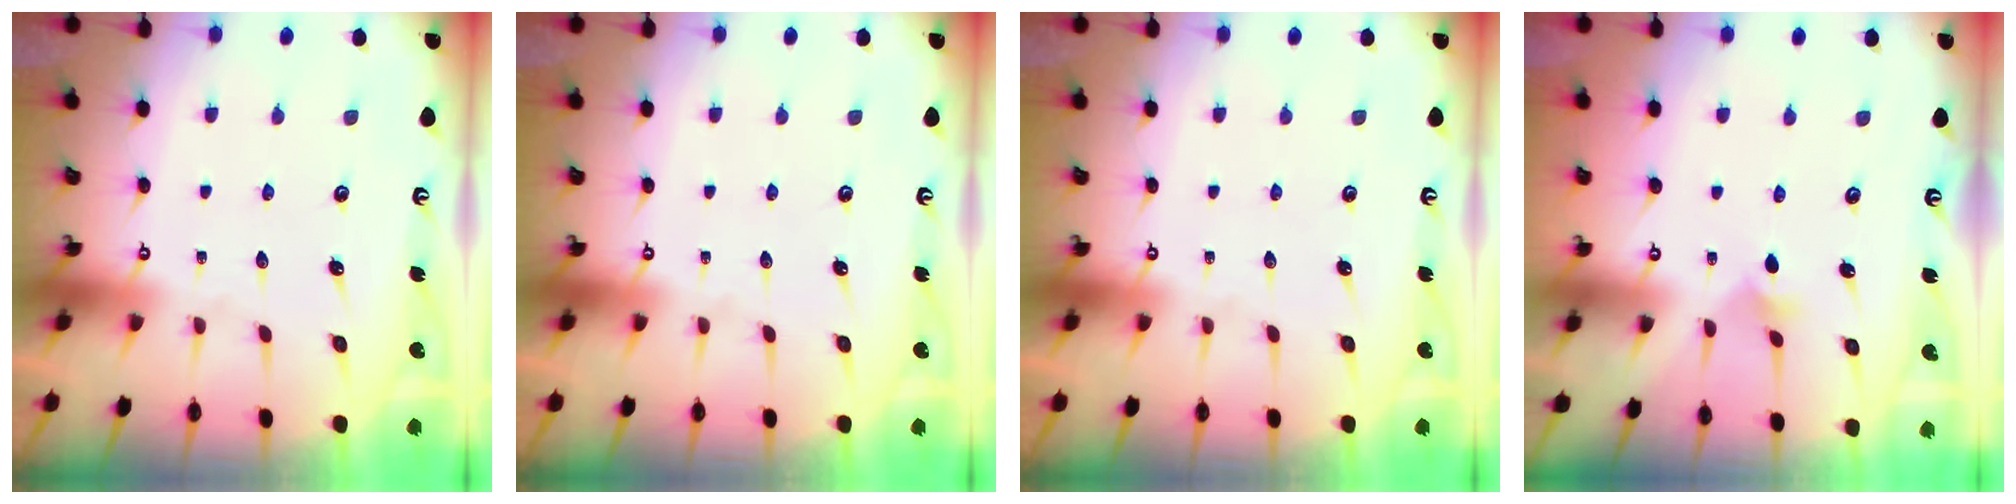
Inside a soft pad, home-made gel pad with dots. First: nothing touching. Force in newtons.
{"total": 0.0}
{"total": 0.0}
{"total": 4.0, "press": 3.9, "slide": 0.8}